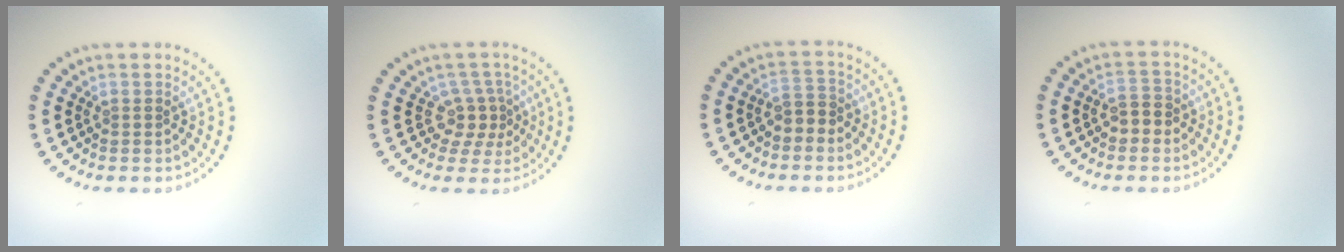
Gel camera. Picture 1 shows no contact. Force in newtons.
{"total": 2.6, "press": 1.9, "slide": 1.8}
{"total": 1.9, "press": 1.6, "slide": 1.0}
{"total": 2.1, "press": 2.0, "slide": 0.4}